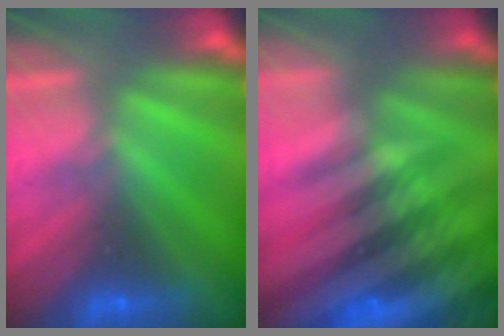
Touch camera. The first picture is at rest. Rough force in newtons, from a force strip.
{"total": 13.7}